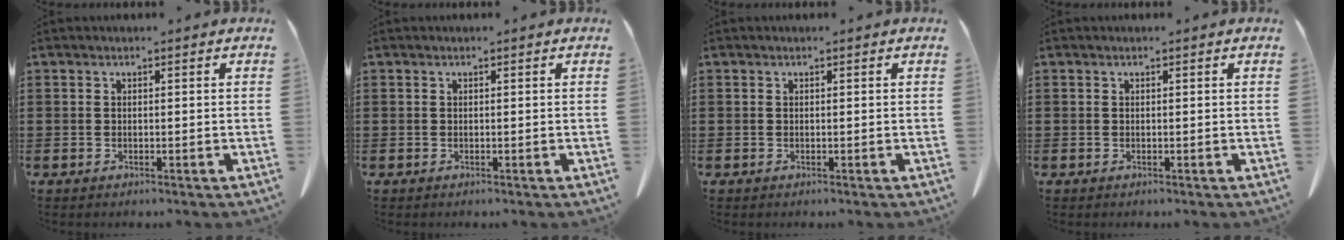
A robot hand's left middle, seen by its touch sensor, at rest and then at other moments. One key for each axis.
{"total": 0.0}
{"total": 0.0}
{"total": 0.0}